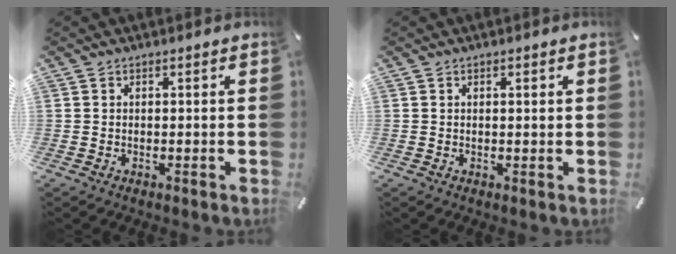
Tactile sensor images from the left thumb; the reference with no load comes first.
{"total": 0.6, "force": [0.2, 0.1, 0.5], "torque": [-0.011, 0.000, 0.004]}